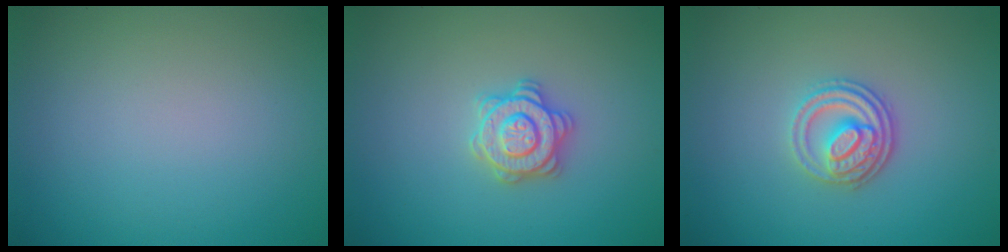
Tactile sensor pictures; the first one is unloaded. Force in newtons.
{"total": 2.9, "press": 2.8, "slide": 0.6}
{"total": 3.3, "press": 2.9, "slide": 1.6}